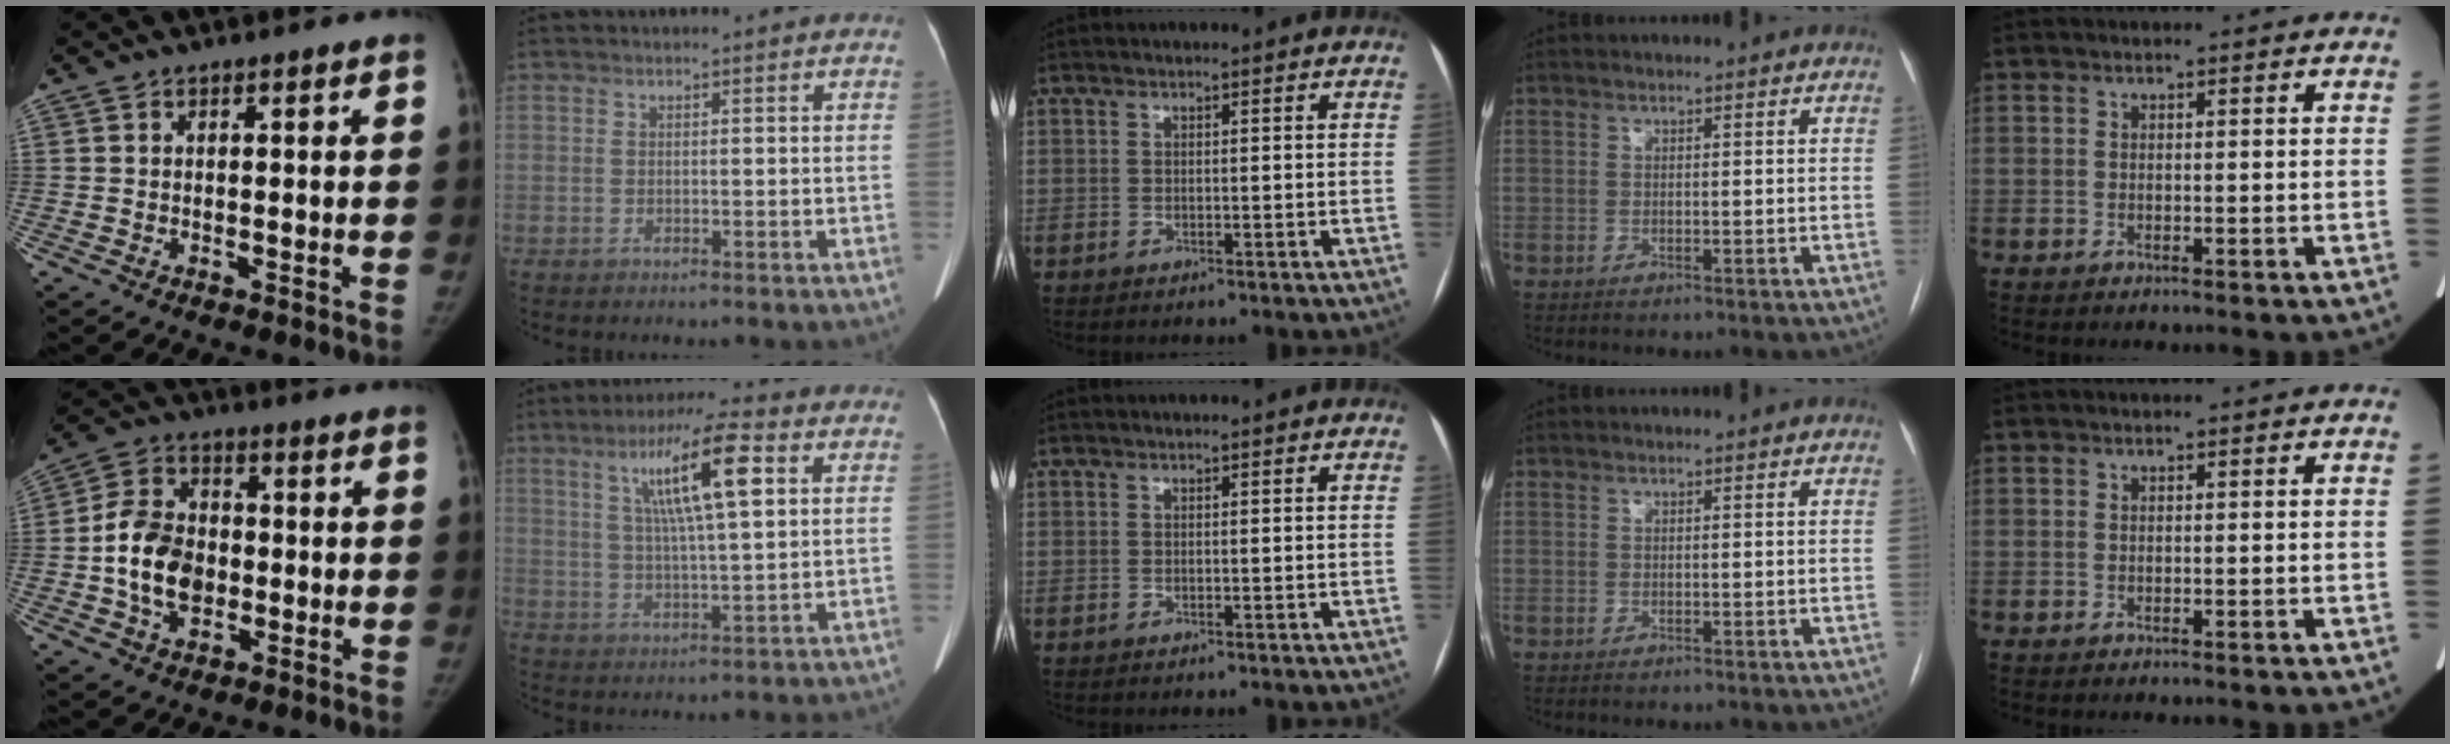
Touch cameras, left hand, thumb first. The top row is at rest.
{"thumb": {"total": 12.1, "force": [-1.6, 8.7, 8.2], "torque": [-0.131, 0.020, -0.033]}, "index": {"total": 11.7, "force": [4.1, 1.2, 10.9], "torque": [-0.193, 0.018, 0.070]}}